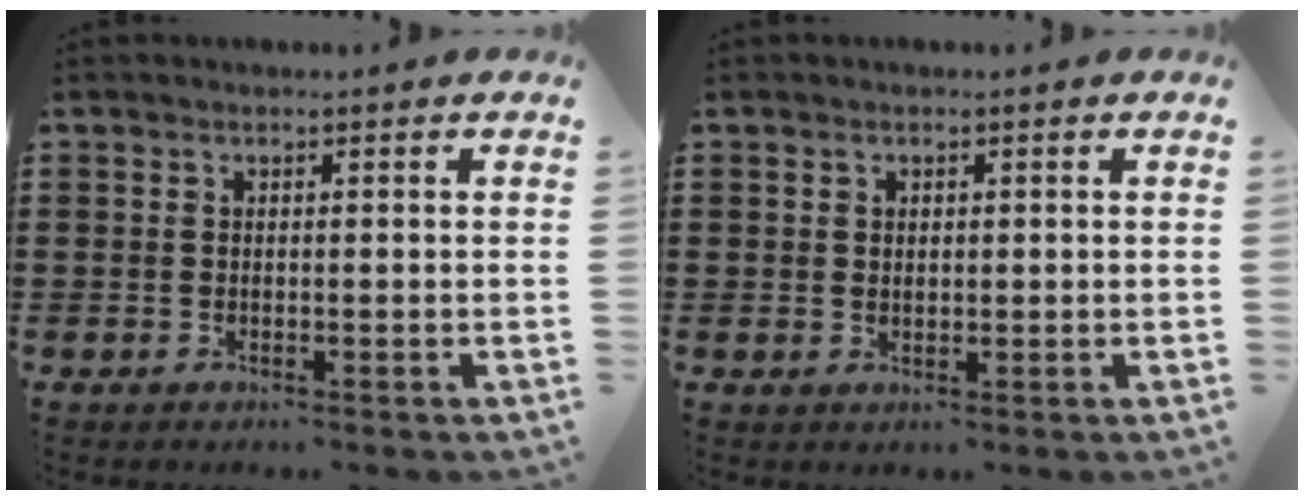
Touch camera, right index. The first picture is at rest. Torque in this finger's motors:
{"motor_torque": [-0.25, 0.31, -0.02, -0.01]}